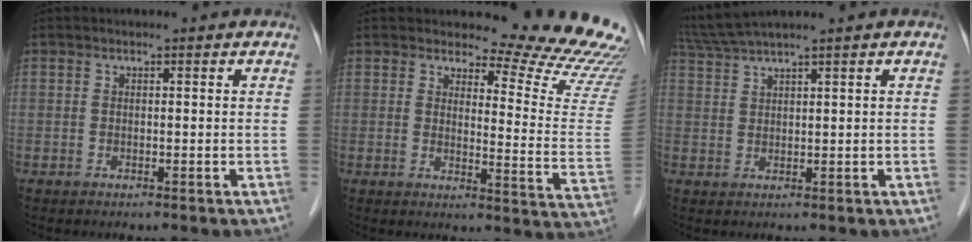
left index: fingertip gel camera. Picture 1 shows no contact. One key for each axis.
{"total": 15.1, "fx": 14.8, "fy": 0.2, "fz": 3.1, "tx": -0.030, "ty": -0.145, "tz": 0.145}
{"total": 5.6, "fx": 4.8, "fy": -1.4, "fz": 2.5, "tx": -0.056, "ty": 0.021, "tz": 0.097}